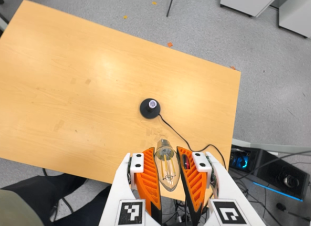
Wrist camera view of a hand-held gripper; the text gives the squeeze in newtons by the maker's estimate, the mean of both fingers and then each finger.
{"total": 17.9, "left": 19.1, "right": 16.7}